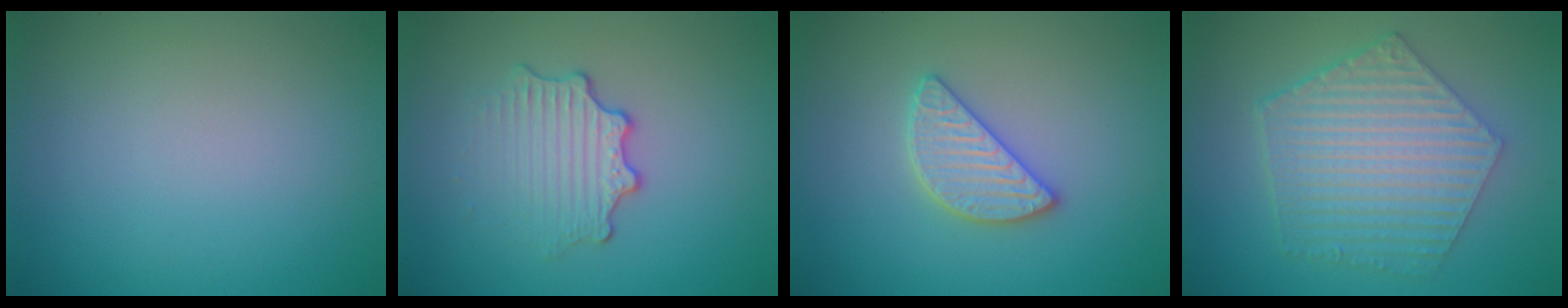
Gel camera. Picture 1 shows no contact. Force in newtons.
{"total": 3.2, "press": 2.5, "slide": 1.9}
{"total": 2.6, "press": 2.6, "slide": 0.2}
{"total": 6.5, "press": 4.9, "slide": 4.3}